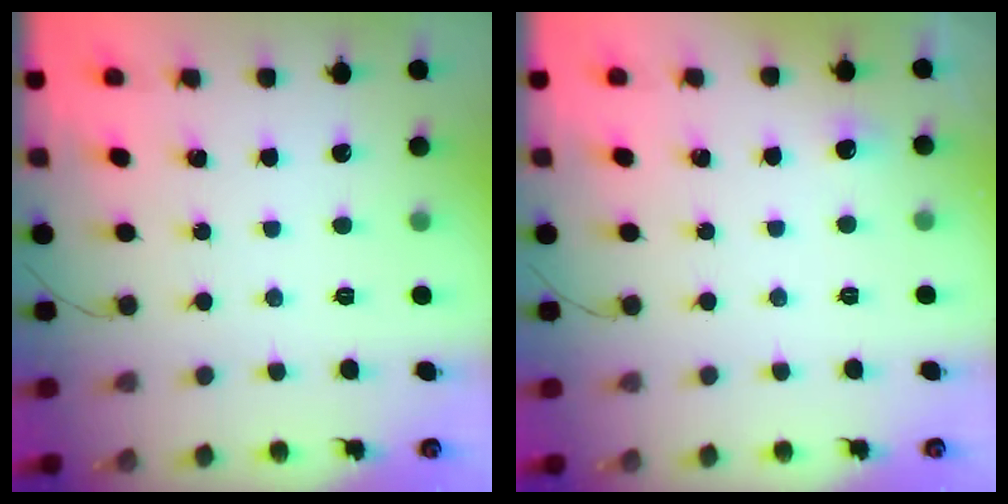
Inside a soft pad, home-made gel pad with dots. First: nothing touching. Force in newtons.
{"total": 3.4, "press": 3.1, "slide": 1.3}